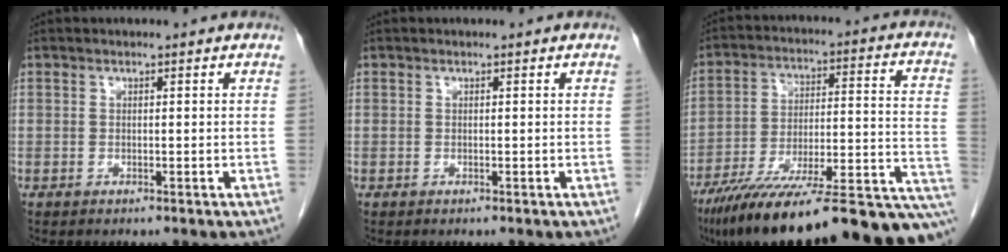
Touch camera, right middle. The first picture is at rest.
{"total": 0.0}
{"total": 30.5, "force": [-23.2, 4.6, 19.2], "torque": [-0.214, -0.008, -0.338]}